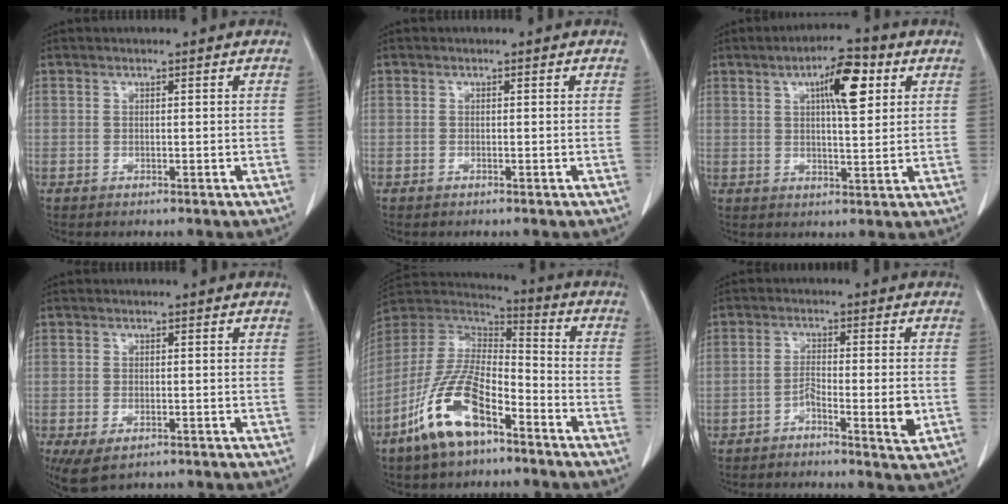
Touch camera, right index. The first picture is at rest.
{"total": 0.0}
{"total": 8.3, "force": [3.2, 2.0, 7.4], "torque": [-0.120, 0.011, 0.051]}
{"total": 5.2, "force": [-3.0, 2.4, 3.5], "torque": [-0.063, -0.013, -0.044]}
{"total": 14.7, "force": [-8.3, 5.0, 11.0], "torque": [-0.231, -0.005, -0.157]}
{"total": 5.0, "force": [-1.9, 0.8, 4.6], "torque": [-0.075, 0.001, -0.031]}